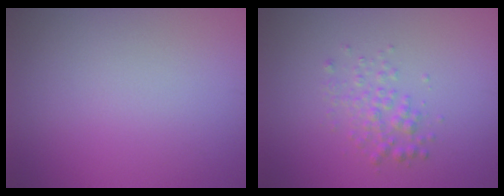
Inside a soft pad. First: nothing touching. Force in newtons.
{"total": 2.1, "press": 2.1, "slide": 0.0}